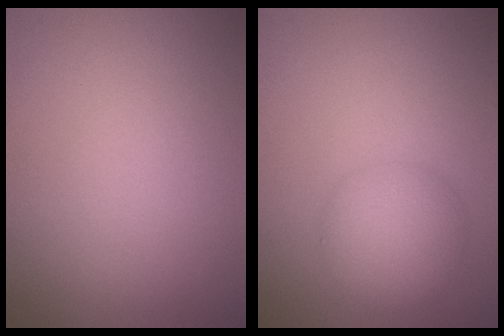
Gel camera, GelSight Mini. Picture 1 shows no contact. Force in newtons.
{"total": 4.4, "press": 4.4, "slide": 0.2}